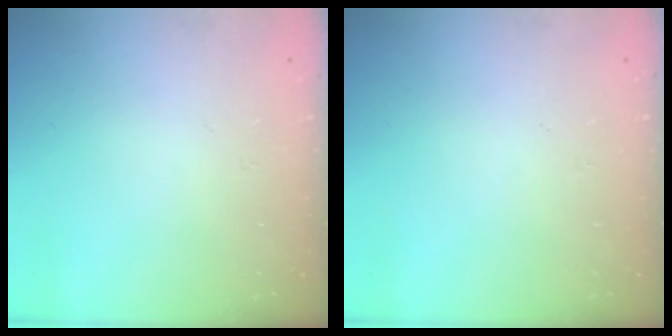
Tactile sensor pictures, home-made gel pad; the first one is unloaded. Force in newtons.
{"total": 0.0}